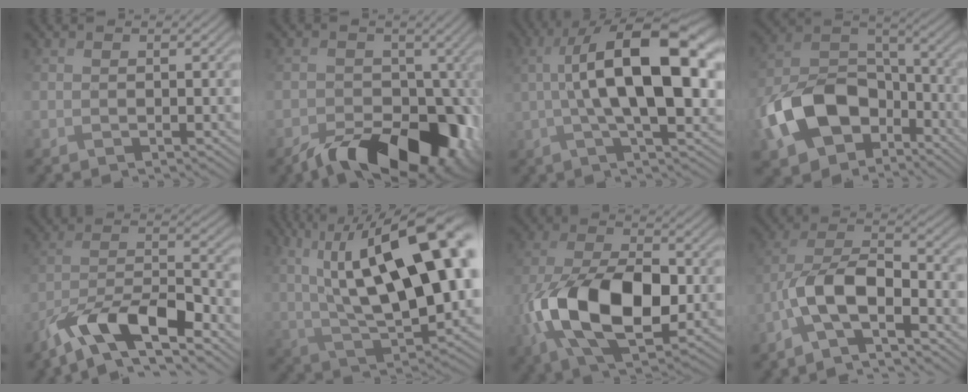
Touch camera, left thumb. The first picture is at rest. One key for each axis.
{"total": 12.7, "fx": -6.3, "fy": 7.4, "fz": 8.1, "tx": -0.087, "ty": -0.028, "tz": -0.109}
{"total": 15.3, "fx": 1.3, "fy": 6.1, "fz": 14.0, "tx": -0.236, "ty": 0.015, "tz": 0.019}
{"total": 14.2, "fx": -6.0, "fy": 9.5, "fz": 8.7, "tx": -0.192, "ty": -0.023, "tz": -0.124}
{"total": 11.3, "fx": -7.4, "fy": 3.5, "fz": 7.9, "tx": -0.144, "ty": 0.002, "tz": -0.147}
{"total": 21.4, "fx": 6.0, "fy": 9.5, "fz": 18.2, "tx": -0.301, "ty": 0.031, "tz": 0.094}
{"total": 15.1, "fx": -3.2, "fy": 8.5, "fz": 12.1, "tx": -0.261, "ty": -0.026, "tz": -0.057}
{"total": 8.3, "fx": -3.4, "fy": 3.1, "fz": 6.9, "tx": -0.136, "ty": 0.013, "tz": -0.080}